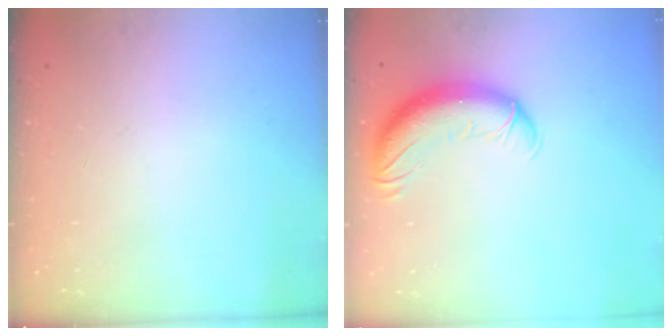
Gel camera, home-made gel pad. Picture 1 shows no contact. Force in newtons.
{"total": 13.4, "press": 13.0, "slide": 3.2}